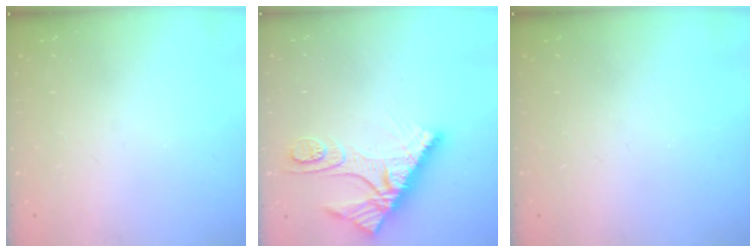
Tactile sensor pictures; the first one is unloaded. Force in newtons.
{"total": 11.8, "press": 11.7, "slide": 1.3}
{"total": 0.0}